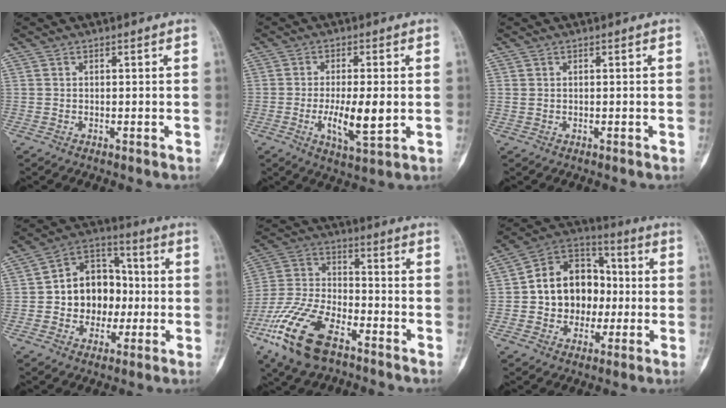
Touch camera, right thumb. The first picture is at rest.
{"total": 8.8, "force": [-1.1, 2.6, 8.3], "torque": [-0.145, -0.015, -0.017]}
{"total": 0.6, "force": [0.2, 0.5, 0.3], "torque": [-0.004, 0.003, 0.005]}
{"total": 13.8, "force": [-0.9, 11.1, 8.2], "torque": [-0.071, 0.033, -0.018]}
{"total": 17.3, "force": [-9.7, 8.0, 11.9], "torque": [-0.249, 0.033, -0.190]}
{"total": 15.6, "force": [-0.4, 12.7, 9.2], "torque": [-0.088, 0.030, -0.011]}